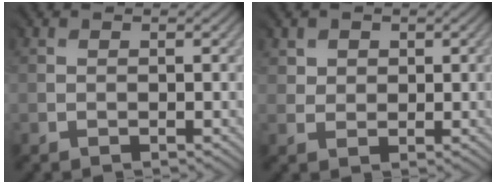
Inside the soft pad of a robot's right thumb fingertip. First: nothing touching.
{"total": 2.3, "force": [1.7, 1.5, -0.2], "torque": [-0.010, 0.000, 0.028]}